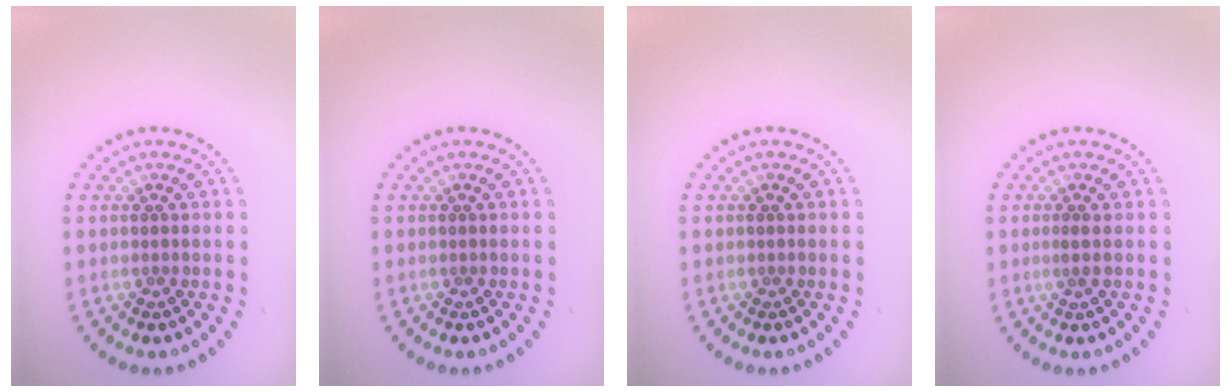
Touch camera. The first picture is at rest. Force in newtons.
{"total": 0.0}
{"total": 0.0}
{"total": 0.6, "press": 0.3, "slide": 0.5}